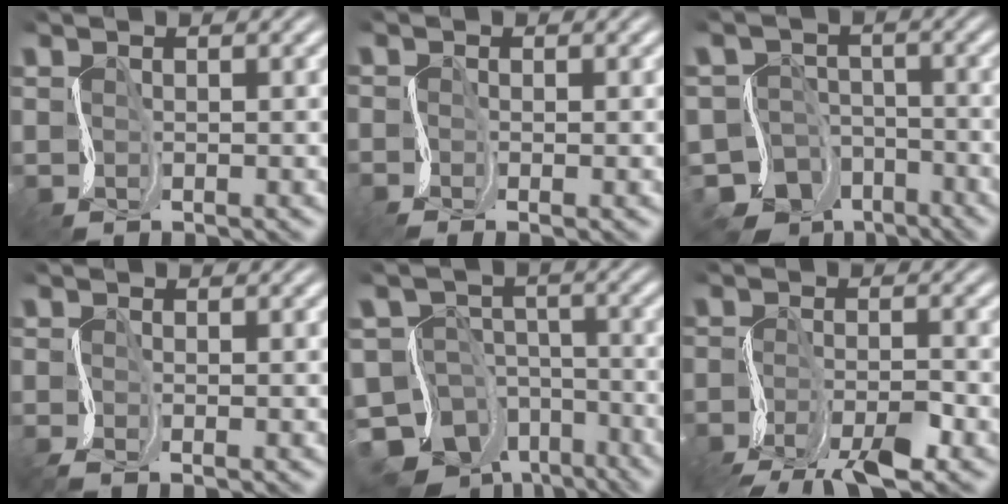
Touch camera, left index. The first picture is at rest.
{"total": 1.2, "force": [-1.1, -0.1, 0.6], "torque": [-0.015, -0.005, -0.028]}
{"total": 7.4, "force": [-5.5, 4.6, 1.8], "torque": [-0.018, -0.008, -0.101]}
{"total": 1.4, "force": [-1.2, -0.1, 0.8], "torque": [-0.023, -0.004, -0.032]}
{"total": 10.7, "force": [-7.5, 6.5, 3.8], "torque": [-0.066, 0.006, -0.133]}
{"total": 5.6, "force": [-4.1, 1.3, 3.6], "torque": [-0.069, -0.006, -0.085]}